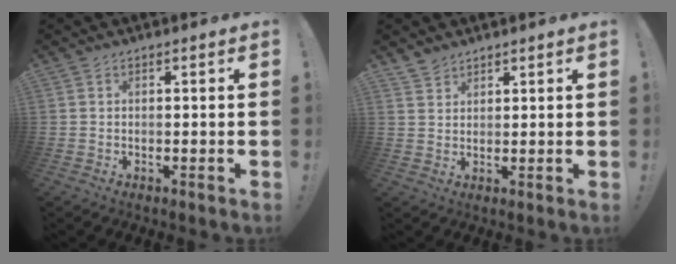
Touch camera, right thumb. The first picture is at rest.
{"total": 3.0, "force": [2.8, 1.1, 0.3], "torque": [-0.003, -0.021, 0.052]}